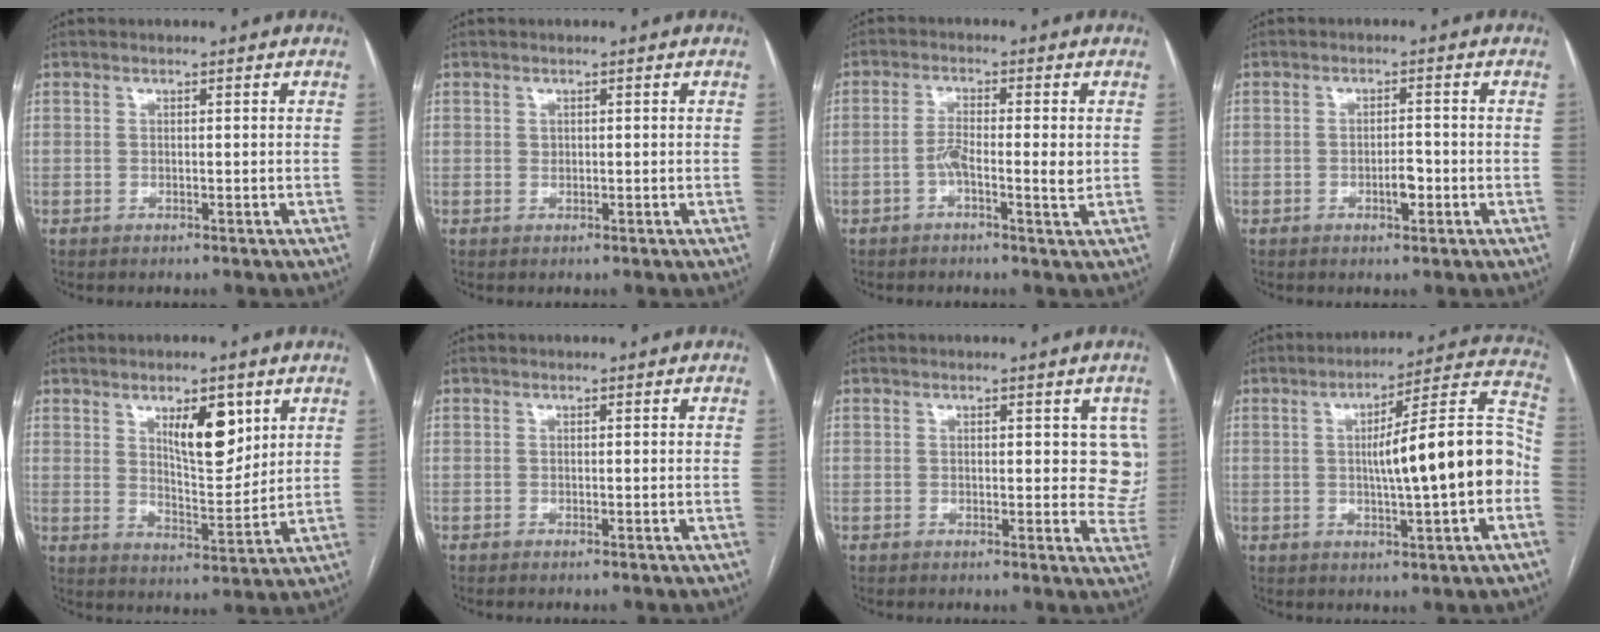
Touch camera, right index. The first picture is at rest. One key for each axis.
{"total": 0.0}
{"total": 4.5, "fx": -0.7, "fy": 0.8, "fz": 4.4, "tx": -0.081, "ty": 0.004, "tz": -0.015}
{"total": 2.7, "fx": -1.0, "fy": 0.9, "fz": 2.4, "tx": -0.037, "ty": 0.003, "tz": -0.013}
{"total": 8.9, "fx": 4.1, "fy": 2.9, "fz": 7.3, "tx": -0.117, "ty": -0.005, "tz": 0.073}
{"total": 0.0}
{"total": 5.6, "fx": 1.5, "fy": 3.2, "fz": 4.4, "tx": -0.022, "ty": -0.001, "tz": 0.011}
{"total": 15.7, "fx": -1.5, "fy": 1.5, "fz": 15.6, "tx": -0.224, "ty": 0.032, "tz": -0.022}